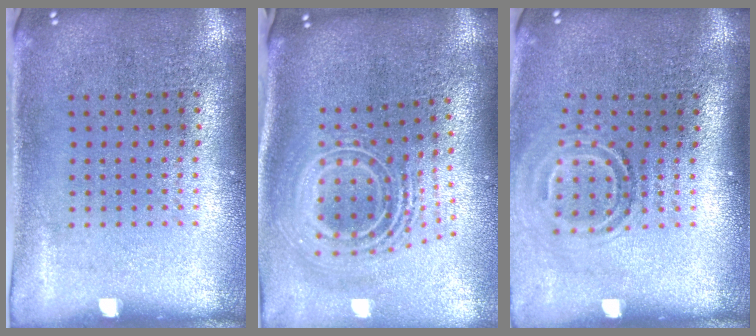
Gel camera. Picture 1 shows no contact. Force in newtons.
{"total": 2.8, "press": 1.9, "slide": 2.2}
{"total": 1.8, "press": 1.1, "slide": 1.4}